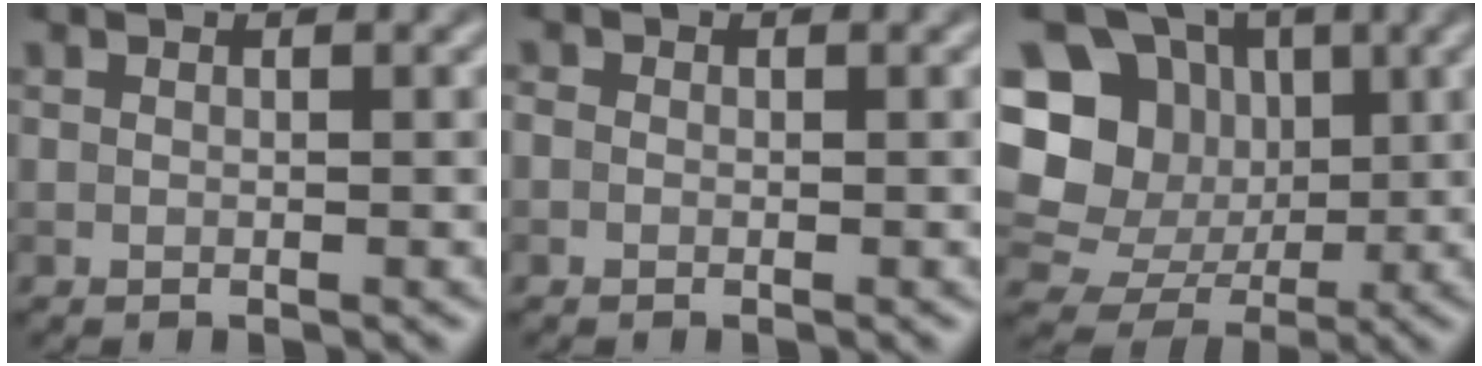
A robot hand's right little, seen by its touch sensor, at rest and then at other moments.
{"total": 0.6, "force": [-0.2, 0.5, 0.2], "torque": [-0.002, -0.004, -0.006]}
{"total": 13.4, "force": [1.9, 12.1, 5.5], "torque": [-0.150, 0.033, 0.022]}